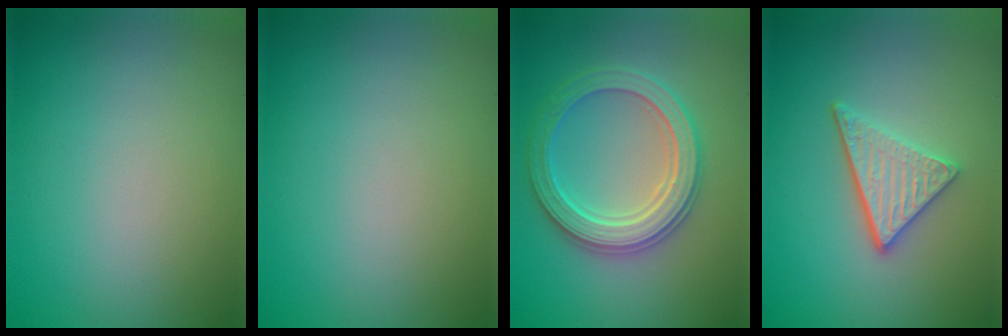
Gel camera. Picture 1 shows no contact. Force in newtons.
{"total": 0.0}
{"total": 5.4, "press": 5.3, "slide": 0.8}
{"total": 3.8, "press": 3.1, "slide": 2.3}